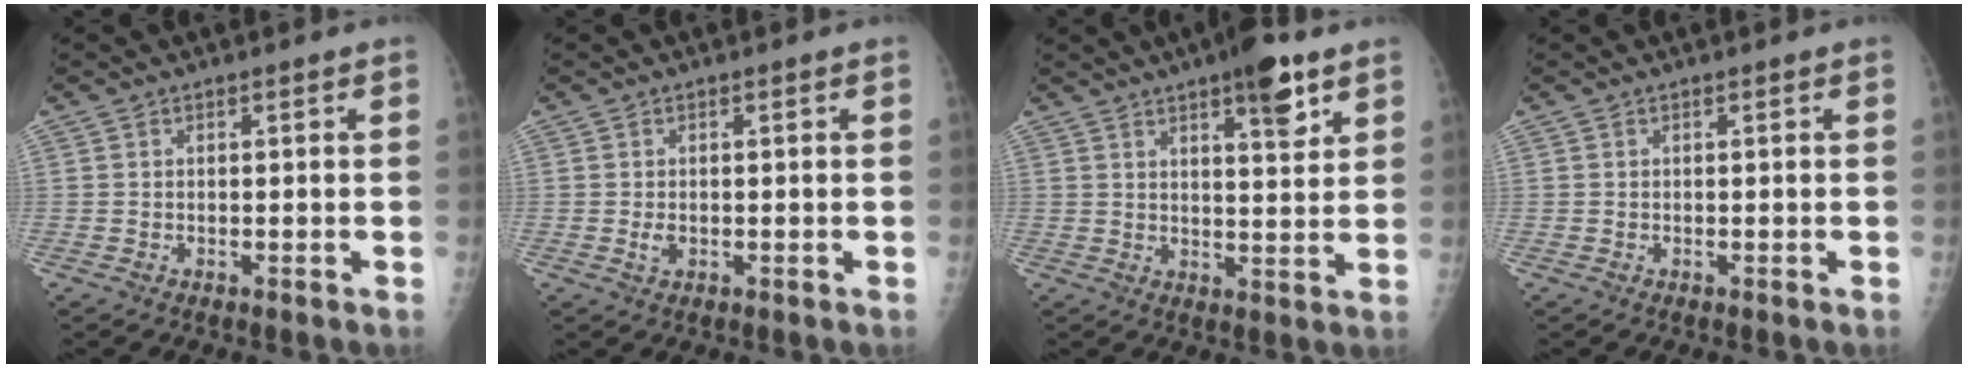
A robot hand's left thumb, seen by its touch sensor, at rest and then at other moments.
{"total": 1.5, "force": [-0.2, 1.0, 1.1], "torque": [-0.020, -0.003, -0.004]}
{"total": 8.9, "force": [5.2, 2.5, 6.7], "torque": [-0.079, -0.026, 0.072]}
{"total": 0.0}